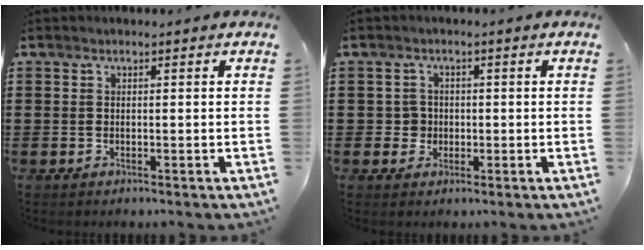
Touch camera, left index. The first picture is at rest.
{"total": 2.5, "force": [-0.2, 2.5, 0.5], "torque": [-0.023, 0.006, -0.009]}